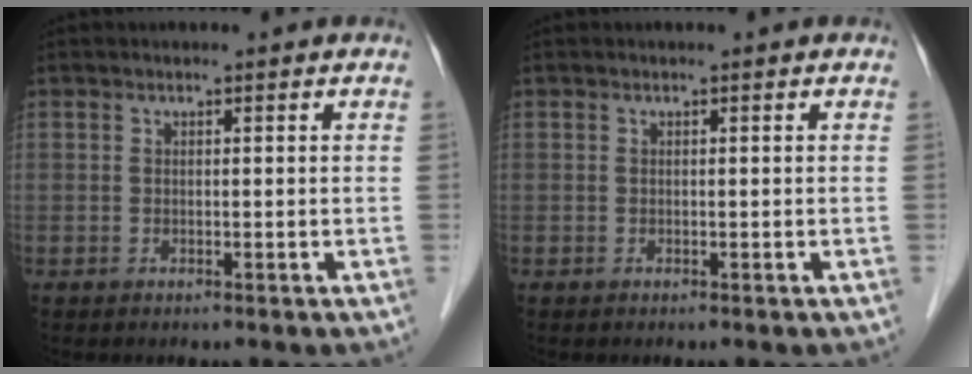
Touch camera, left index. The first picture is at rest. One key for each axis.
{"total": 0.0}